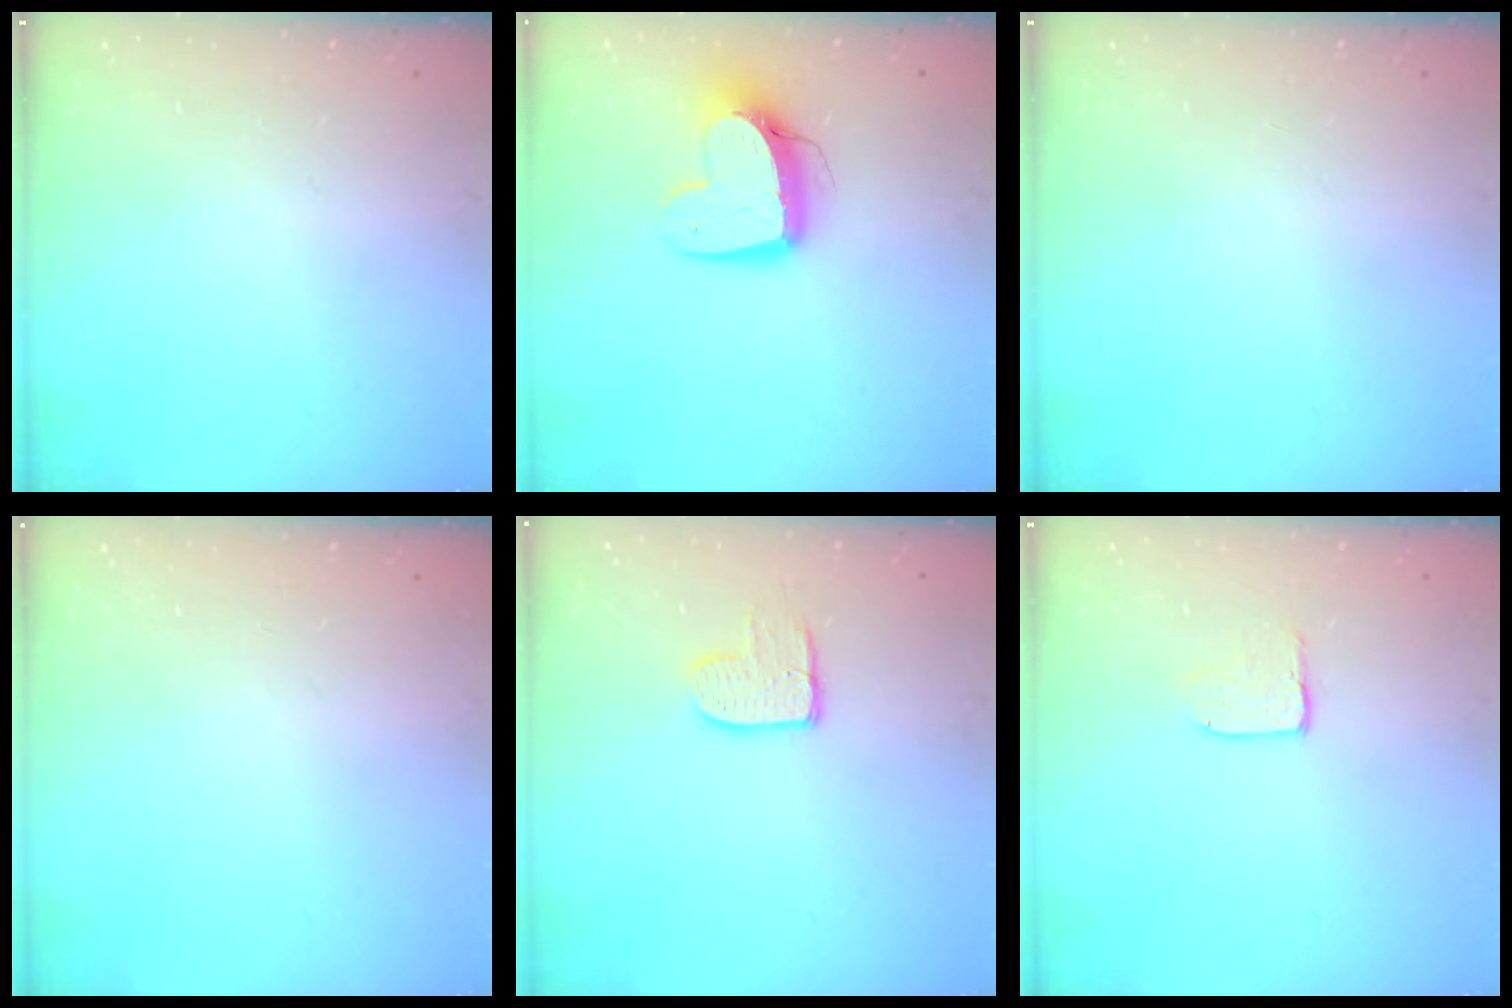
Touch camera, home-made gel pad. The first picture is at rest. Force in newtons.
{"total": 12.2, "press": 12.1, "slide": 1.3}
{"total": 0.0}
{"total": 0.0}
{"total": 8.8, "press": 8.8, "slide": 0.6}
{"total": 3.9, "press": 3.9, "slide": 0.1}